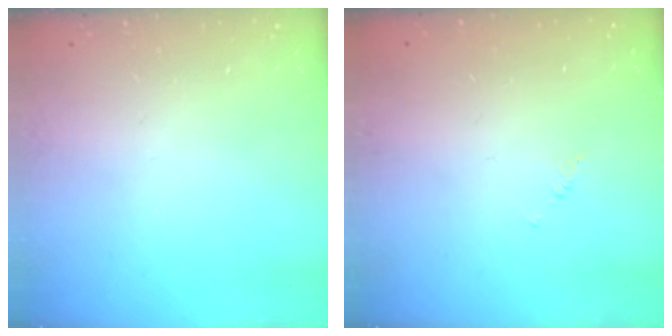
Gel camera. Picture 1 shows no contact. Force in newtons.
{"total": 1.7, "press": 1.7, "slide": 0.3}